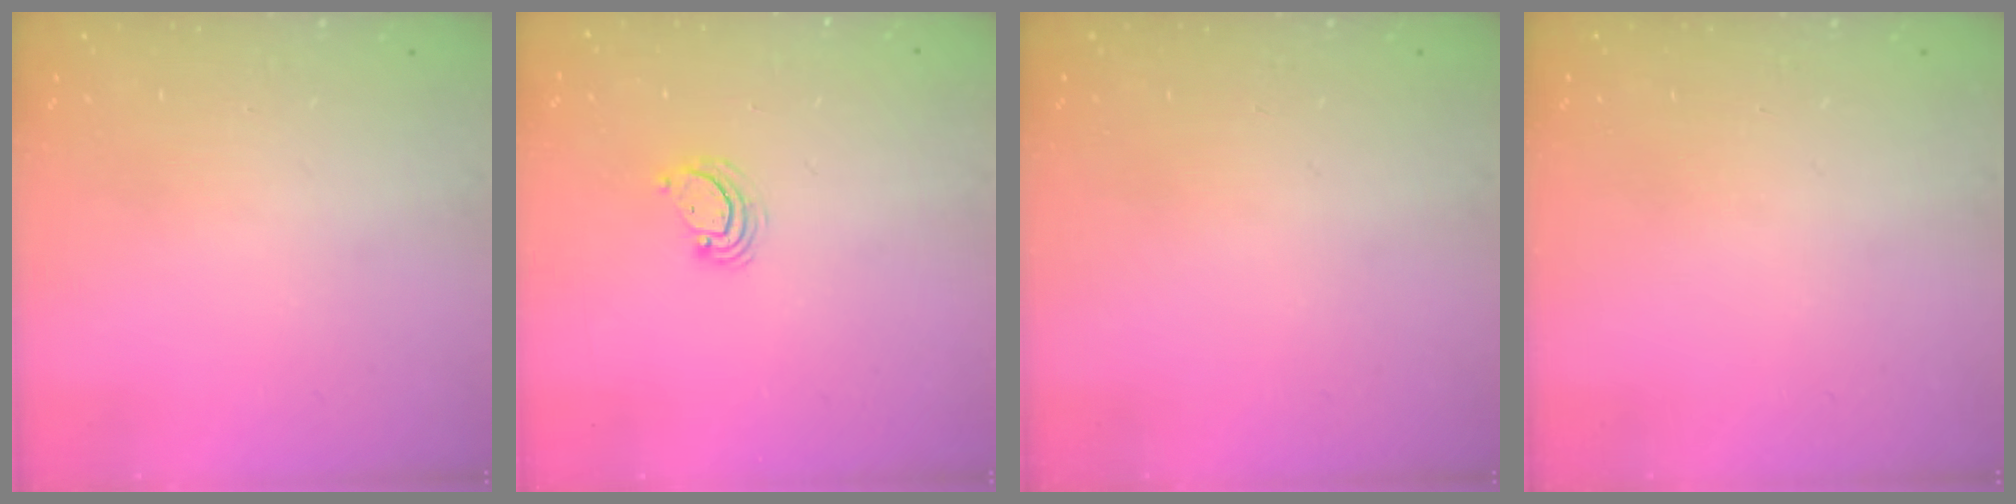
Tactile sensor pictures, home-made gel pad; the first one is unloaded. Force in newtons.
{"total": 4.3, "press": 4.3, "slide": 0.4}
{"total": 0.0}
{"total": 0.0}